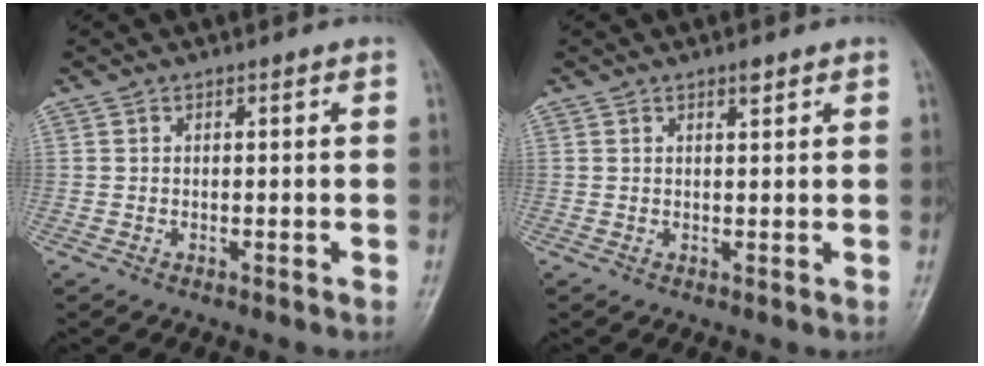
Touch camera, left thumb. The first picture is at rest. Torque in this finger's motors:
{"motor_torque": [0.75, -0.15, 0.84, -0.30, 0.01]}